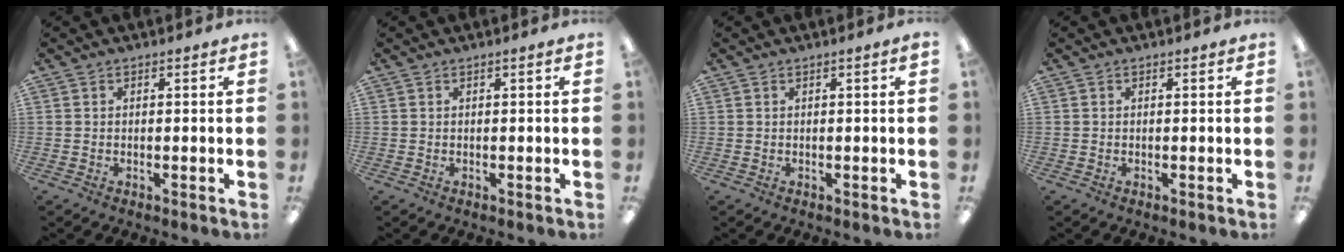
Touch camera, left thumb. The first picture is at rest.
{"total": 0.0}
{"total": 0.6, "force": [0.2, -0.2, 0.6], "torque": [-0.010, 0.000, 0.003]}
{"total": 0.0}